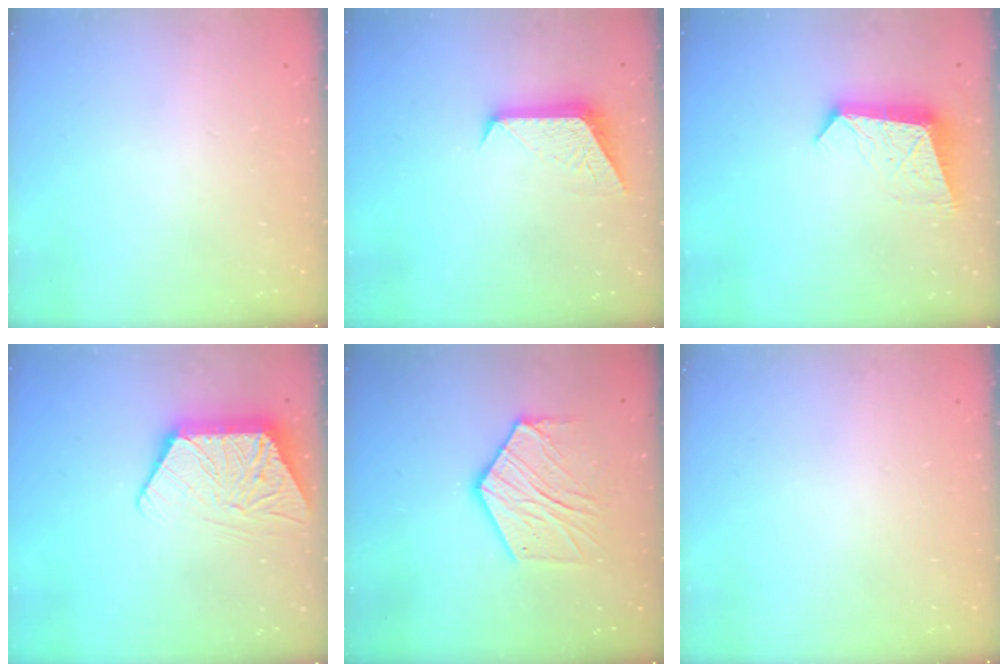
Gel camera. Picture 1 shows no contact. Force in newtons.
{"total": 9.8, "press": 9.7, "slide": 0.9}
{"total": 11.3, "press": 11.3, "slide": 0.8}
{"total": 11.2, "press": 11.2, "slide": 0.7}
{"total": 13.7, "press": 13.7, "slide": 0.7}
{"total": 0.0}